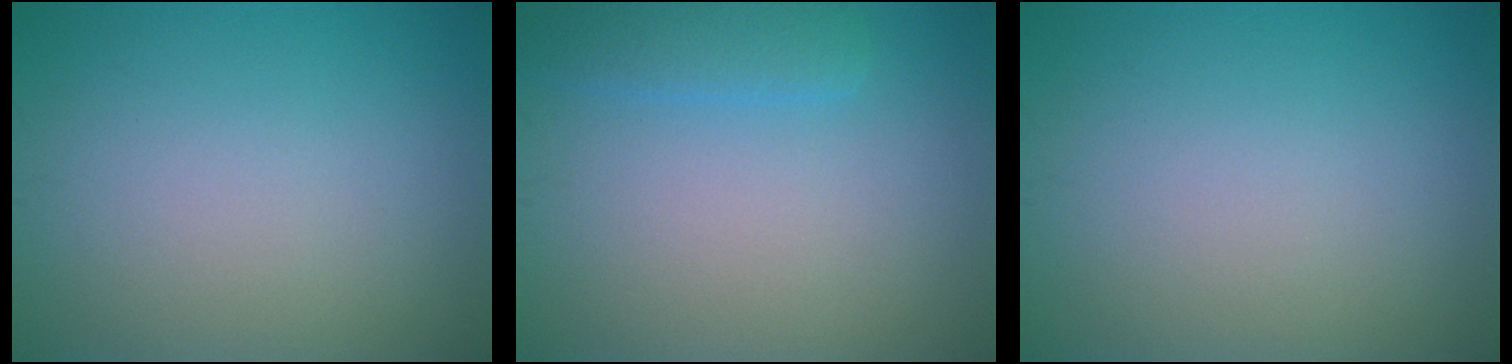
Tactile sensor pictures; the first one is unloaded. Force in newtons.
{"total": 2.2, "press": 2.2, "slide": 0.1}
{"total": 0.0}